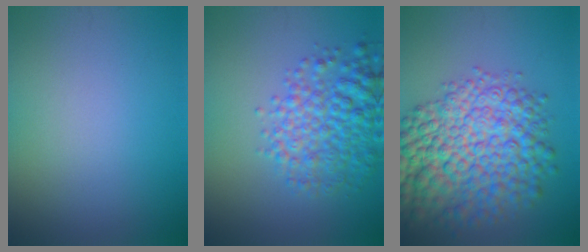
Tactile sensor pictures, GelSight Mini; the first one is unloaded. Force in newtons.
{"total": 5.6, "press": 5.6, "slide": 0.2}
{"total": 10.9, "press": 10.9, "slide": 0.3}